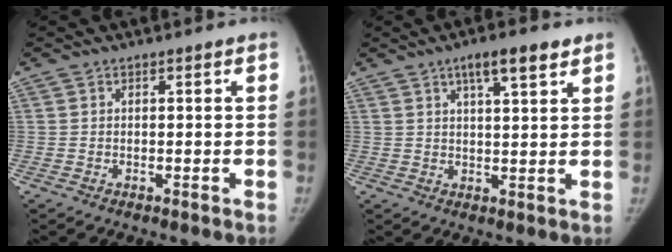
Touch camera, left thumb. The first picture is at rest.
{"total": 6.9, "force": [4.0, 1.8, 5.3], "torque": [-0.073, -0.012, 0.060]}